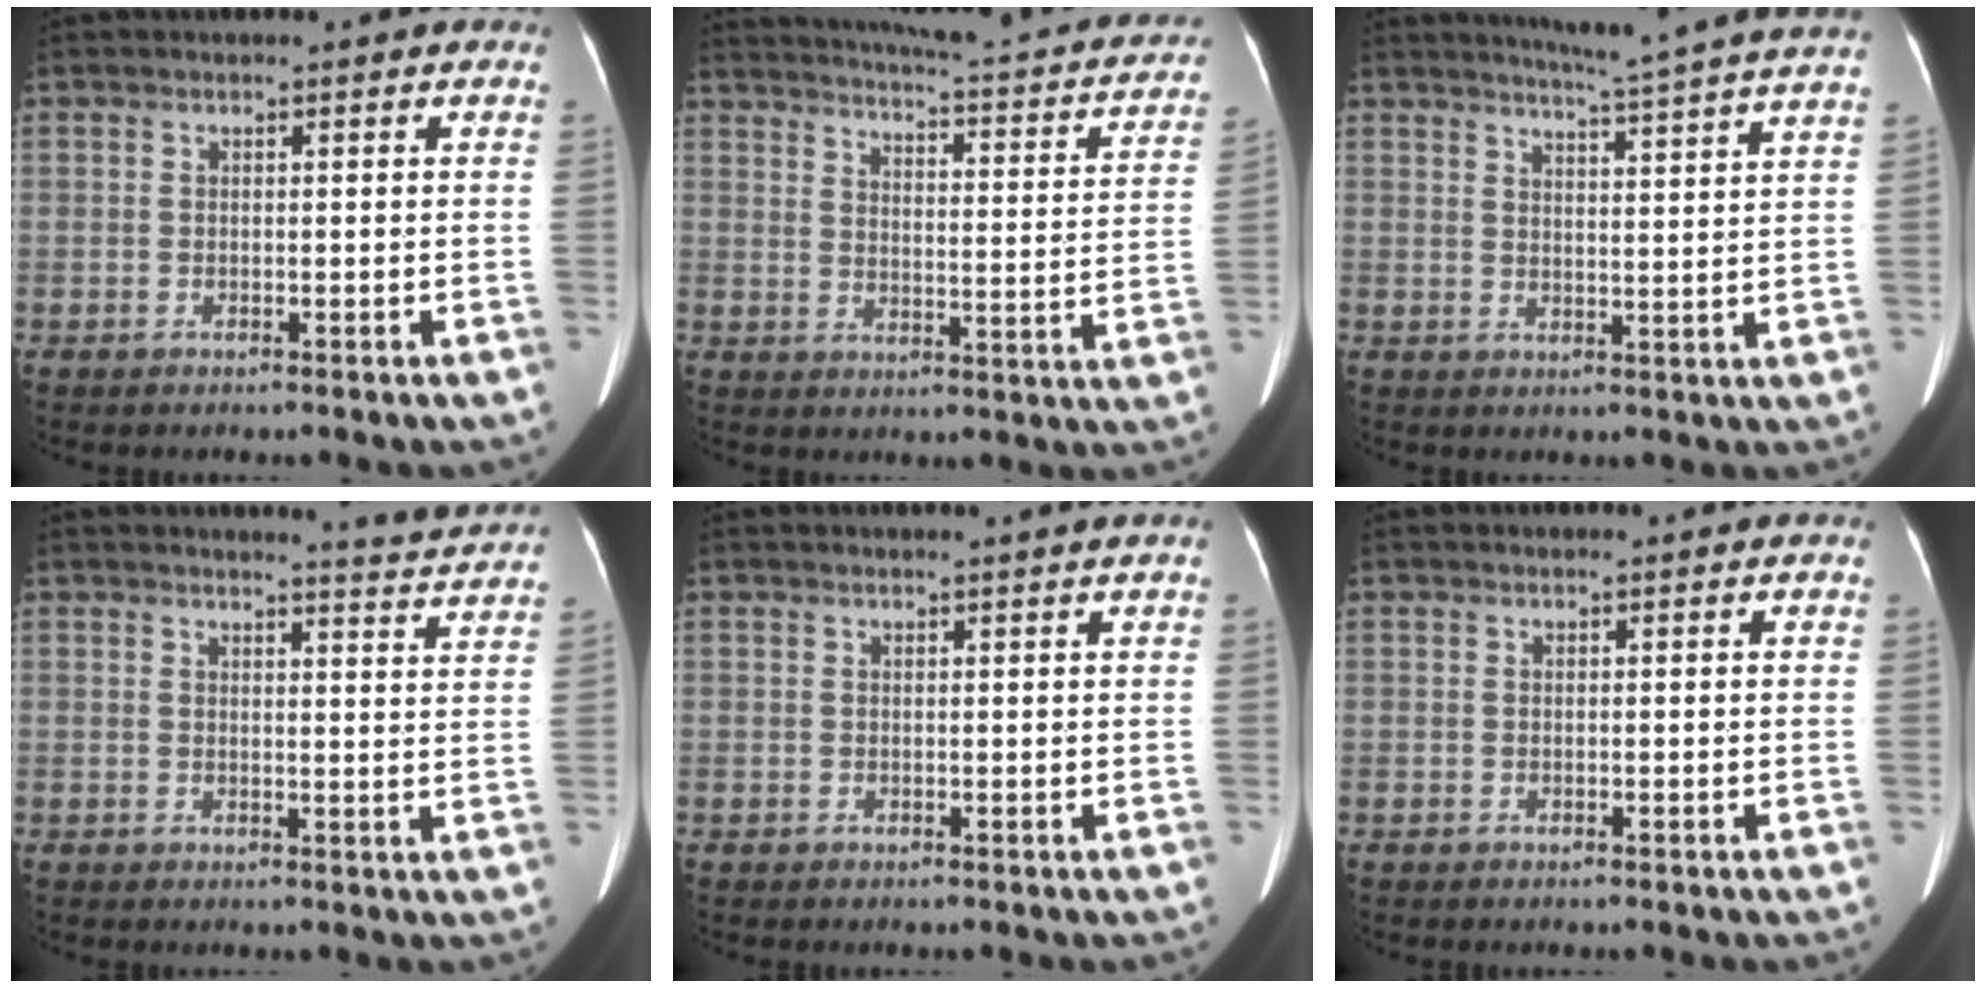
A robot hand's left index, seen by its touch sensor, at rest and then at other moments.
{"total": 23.5, "force": [20.2, 4.3, 11.3], "torque": [-0.160, -0.025, 0.233]}
{"total": 14.0, "force": [12.7, -1.8, 5.6], "torque": [-0.090, -0.037, 0.148]}
{"total": 5.4, "force": [5.2, -1.0, 0.4], "torque": [-0.020, -0.024, 0.053]}
{"total": 1.2, "force": [1.0, -0.4, 0.5], "torque": [-0.015, -0.002, 0.020]}
{"total": 0.0}